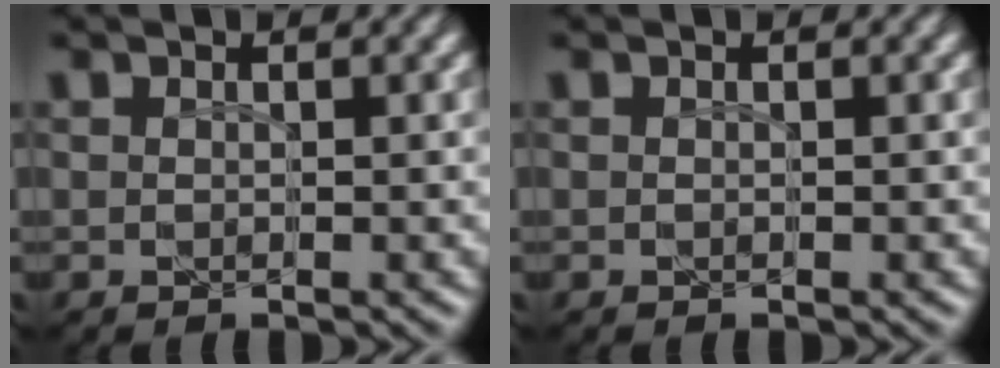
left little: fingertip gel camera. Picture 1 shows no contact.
{"total": 0.0}